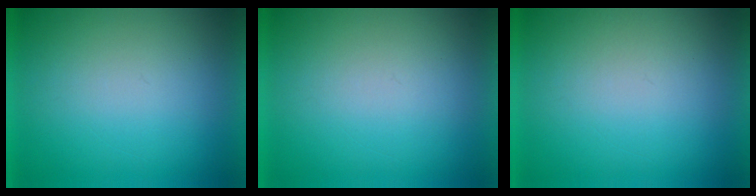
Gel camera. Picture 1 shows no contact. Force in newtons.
{"total": 1.1}
{"total": 1.0}